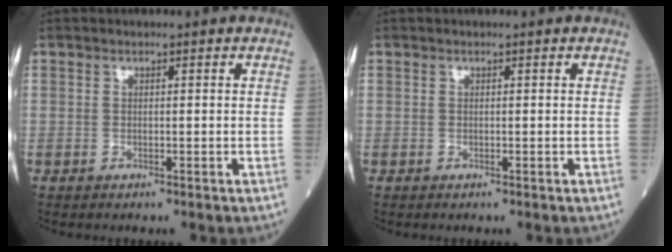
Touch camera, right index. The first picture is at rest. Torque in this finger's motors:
{"motor_torque": [0.00, 0.00, -0.01, 0.00]}